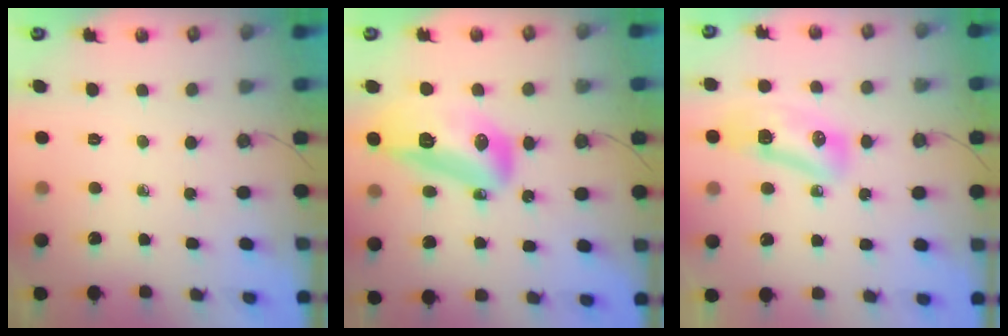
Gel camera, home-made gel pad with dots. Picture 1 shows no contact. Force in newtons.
{"total": 15.6, "press": 15.5, "slide": 1.6}
{"total": 17.6, "press": 12.4, "slide": 12.5}